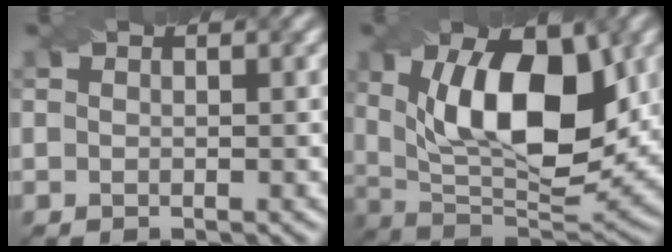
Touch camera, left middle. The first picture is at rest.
{"total": 12.4, "force": [2.5, 5.9, 10.6], "torque": [-0.162, 0.006, 0.045]}